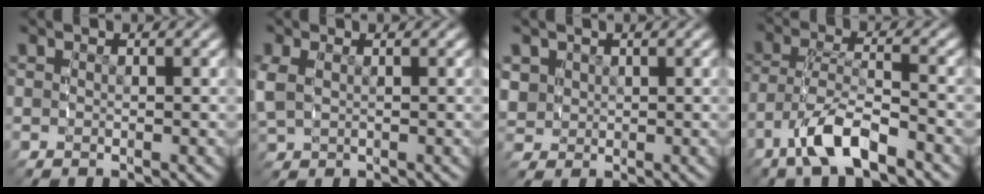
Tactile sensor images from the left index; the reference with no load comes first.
{"total": 1.8, "force": [0.4, 1.2, 1.2], "torque": [-0.043, -0.004, 0.020]}
{"total": 3.2, "force": [0.7, 2.8, 1.3], "torque": [-0.044, -0.011, 0.024]}
{"total": 4.0, "force": [-2.0, 1.3, 3.2], "torque": [-0.077, -0.014, -0.032]}